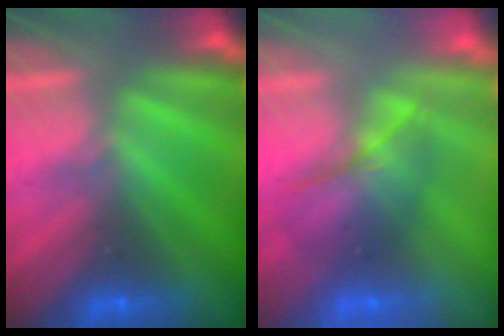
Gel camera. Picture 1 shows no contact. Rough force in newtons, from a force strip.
{"total": 2.3}